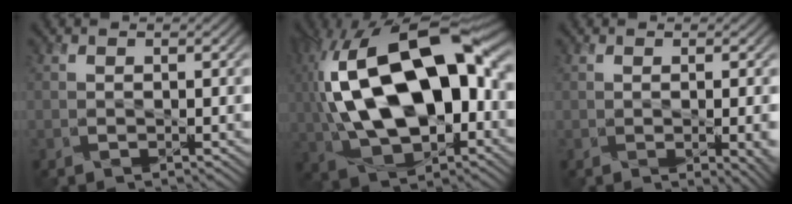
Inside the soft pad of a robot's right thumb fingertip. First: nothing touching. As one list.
[{"total": 19.9, "force": [2.1, 11.0, 16.5], "torque": [-0.338, 0.011, 0.032]}, {"total": 4.9, "force": [-1.0, 1.9, 4.4], "torque": [-0.045, -0.013, 0.006]}]